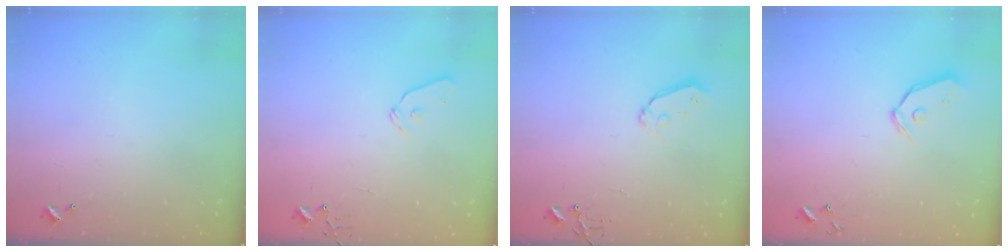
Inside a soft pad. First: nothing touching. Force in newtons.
{"total": 8.7, "press": 8.7, "slide": 0.9}
{"total": 6.1, "press": 6.0, "slide": 0.4}
{"total": 6.9, "press": 6.9, "slide": 0.7}